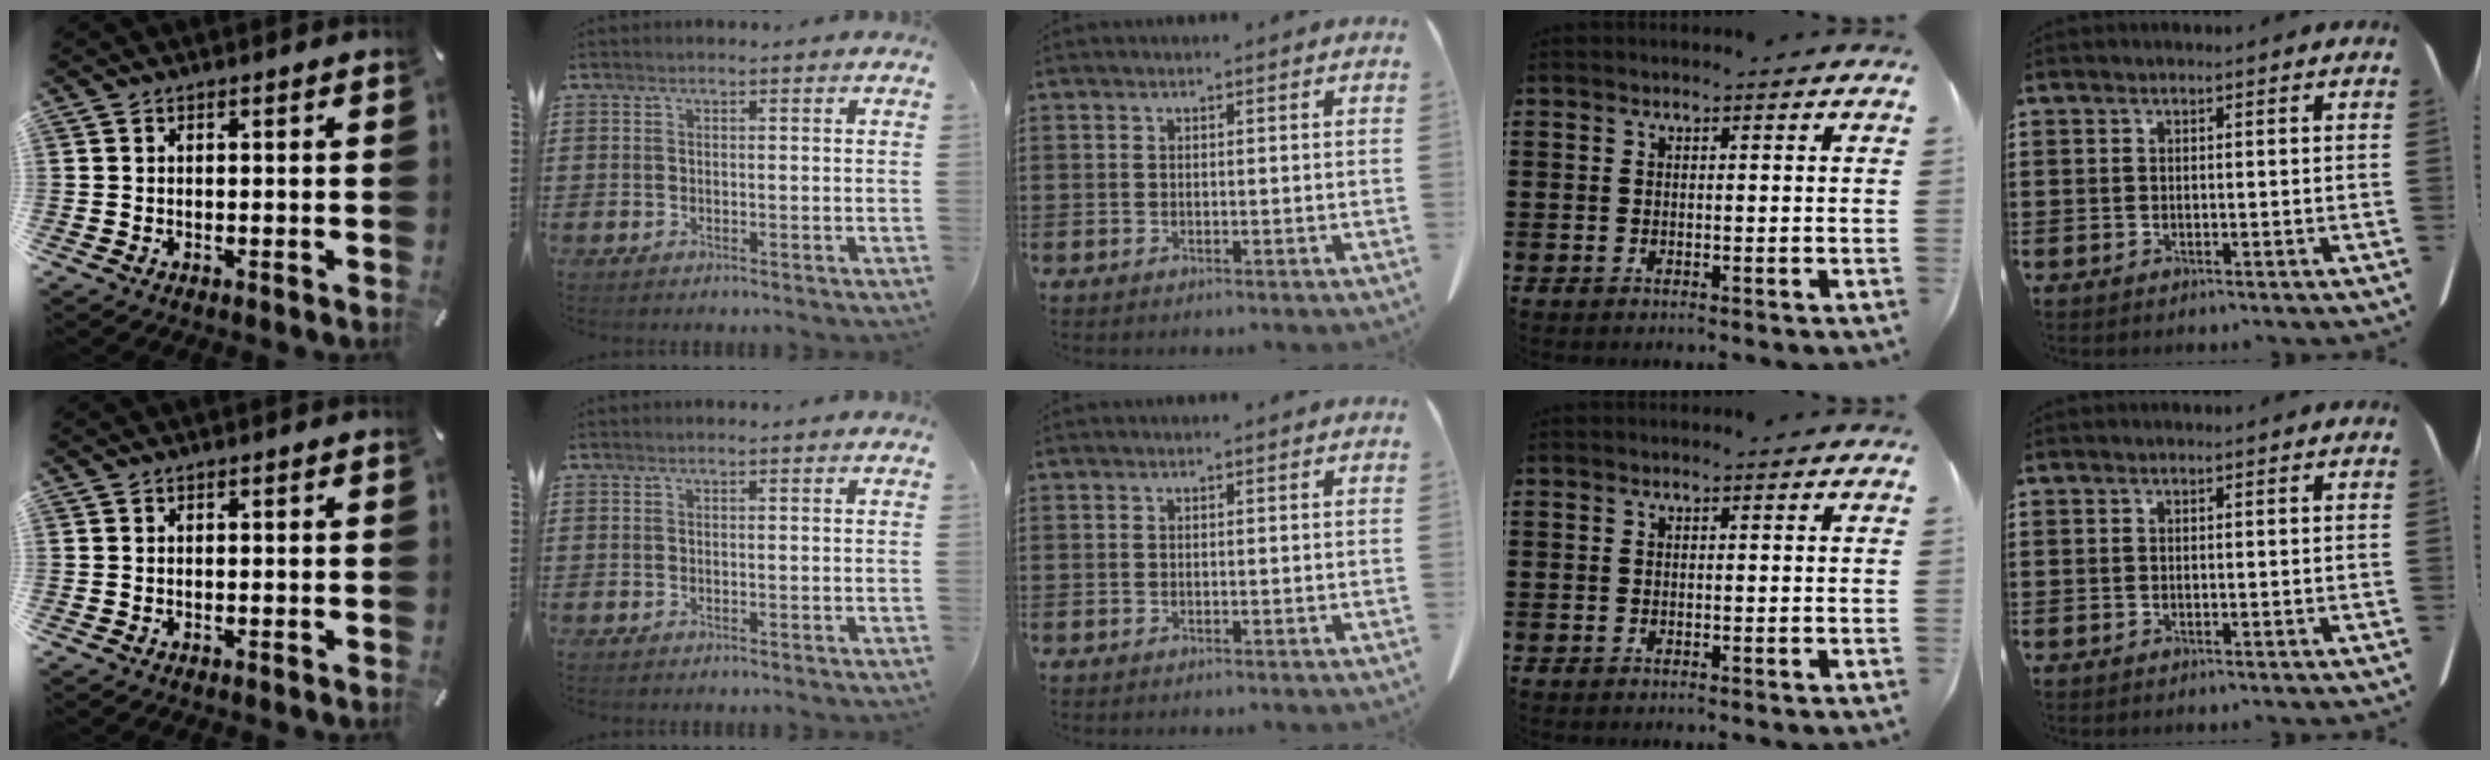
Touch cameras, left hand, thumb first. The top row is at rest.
{}